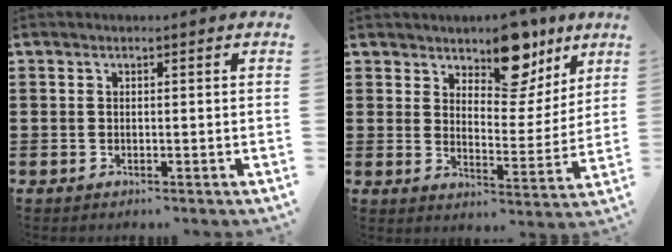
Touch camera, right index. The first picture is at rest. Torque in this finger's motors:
{"motor_torque": [0.19, 0.37, 0.31, 0.03]}